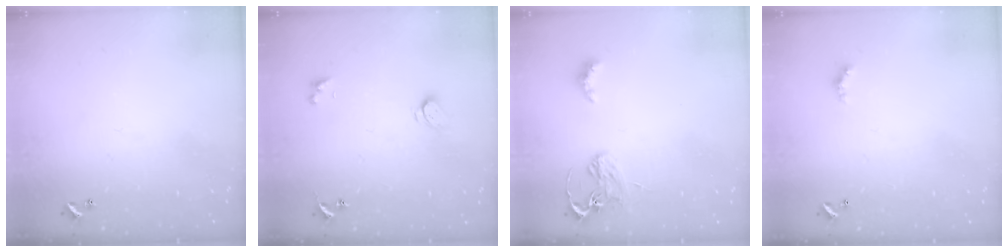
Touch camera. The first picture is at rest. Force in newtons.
{"total": 2.6, "press": 2.6, "slide": 0.2}
{"total": 2.9, "press": 2.8, "slide": 0.6}
{"total": 1.6, "press": 1.6, "slide": 0.4}